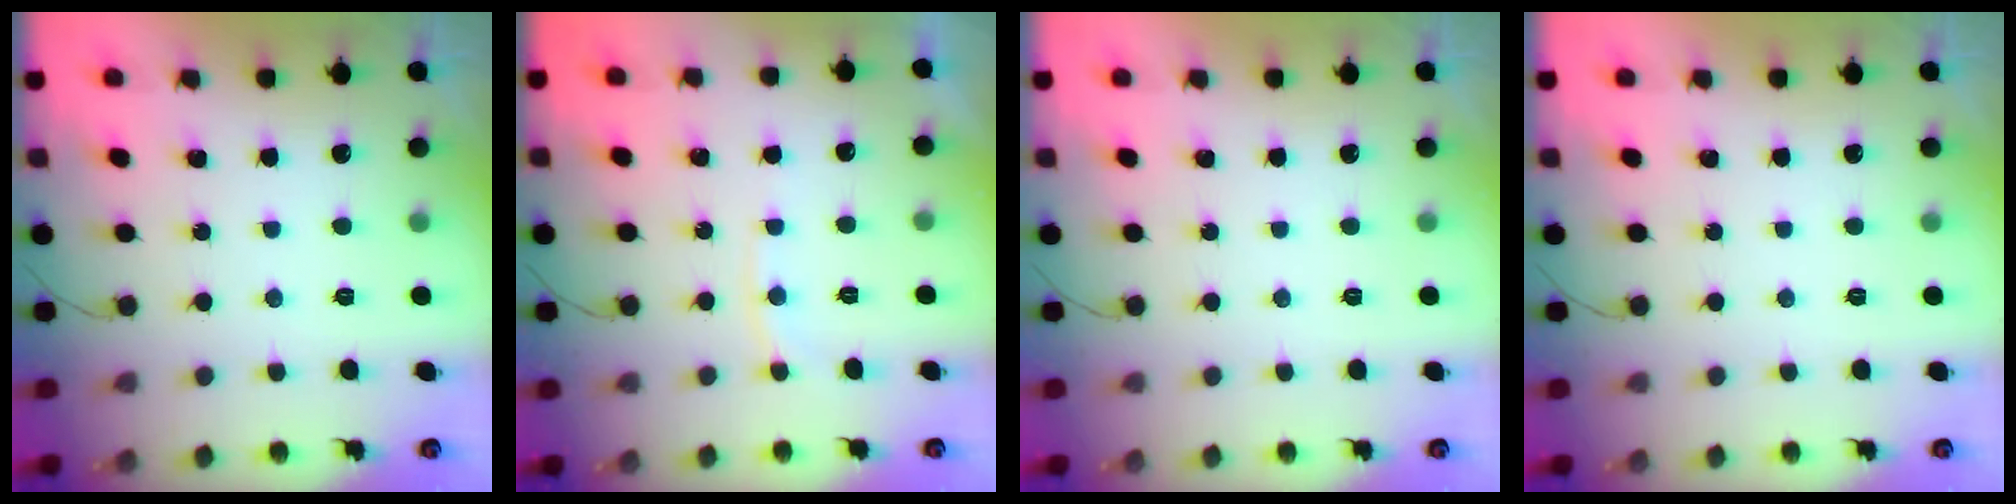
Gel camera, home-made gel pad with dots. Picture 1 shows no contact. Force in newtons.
{"total": 5.1, "press": 5.1, "slide": 0.5}
{"total": 0.0}
{"total": 0.0}